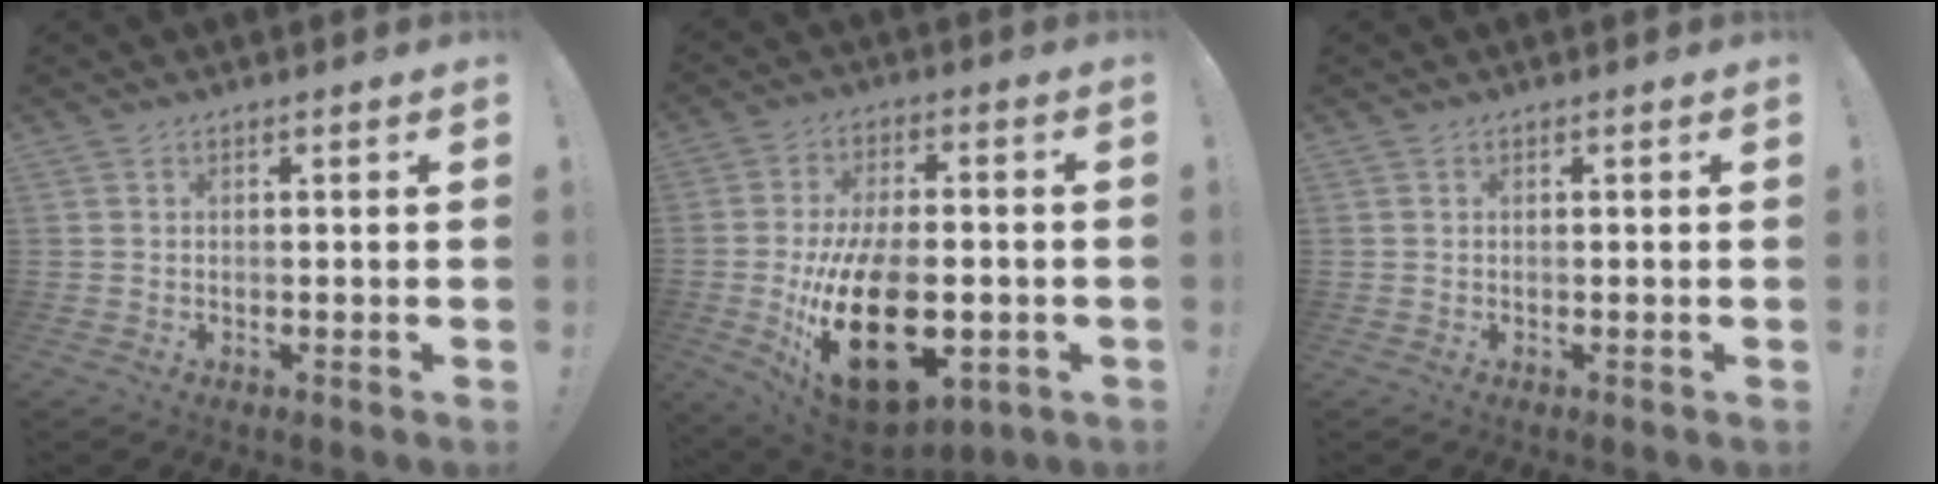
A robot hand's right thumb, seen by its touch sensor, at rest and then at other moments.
{"total": 25.8, "force": [-6.1, 14.0, 20.8], "torque": [-0.369, 0.018, -0.082]}
{"total": 0.0}